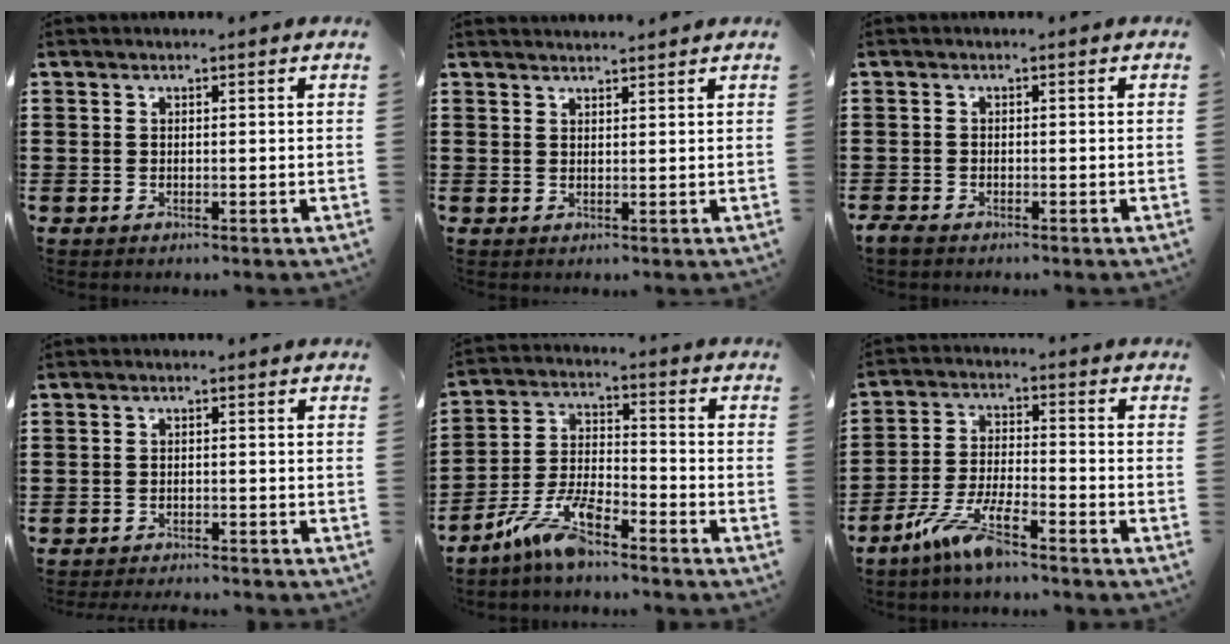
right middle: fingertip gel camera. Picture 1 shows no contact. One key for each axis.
{"total": 1.6, "fx": 1.5, "fy": -0.3, "fz": 0.2, "tx": -0.007, "ty": -0.004, "tz": 0.031}
{"total": 1.4, "fx": -1.3, "fy": 0.3, "fz": 0.4, "tx": -0.019, "ty": -0.005, "tz": -0.027}
{"total": 2.0, "fx": -1.9, "fy": -0.3, "fz": 0.0, "tx": -0.006, "ty": -0.003, "tz": -0.040}
{"total": 8.6, "fx": -6.8, "fy": 1.8, "fz": 4.9, "tx": -0.117, "ty": 0.000, "tz": -0.134}
{"total": 7.9, "fx": -6.1, "fy": 1.0, "fz": 5.0, "tx": -0.118, "ty": -0.012, "tz": -0.119}